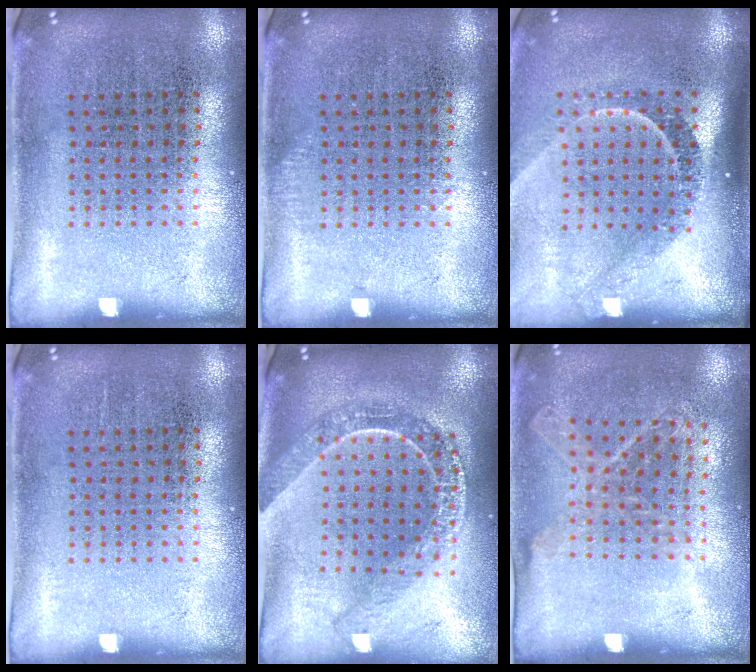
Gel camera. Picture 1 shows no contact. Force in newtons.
{"total": 0.6, "press": 0.6, "slide": 0.2}
{"total": 2.3, "press": 1.6, "slide": 1.7}
{"total": 0.0}
{"total": 2.2, "press": 1.8, "slide": 1.2}
{"total": 1.1, "press": 1.0, "slide": 0.5}